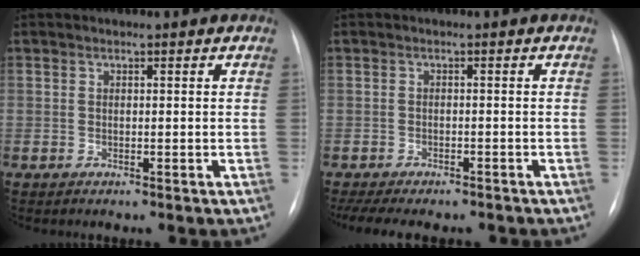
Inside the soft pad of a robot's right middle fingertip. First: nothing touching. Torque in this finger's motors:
{"motor_torque": [0.84, -0.88, 0.10, 0.03]}